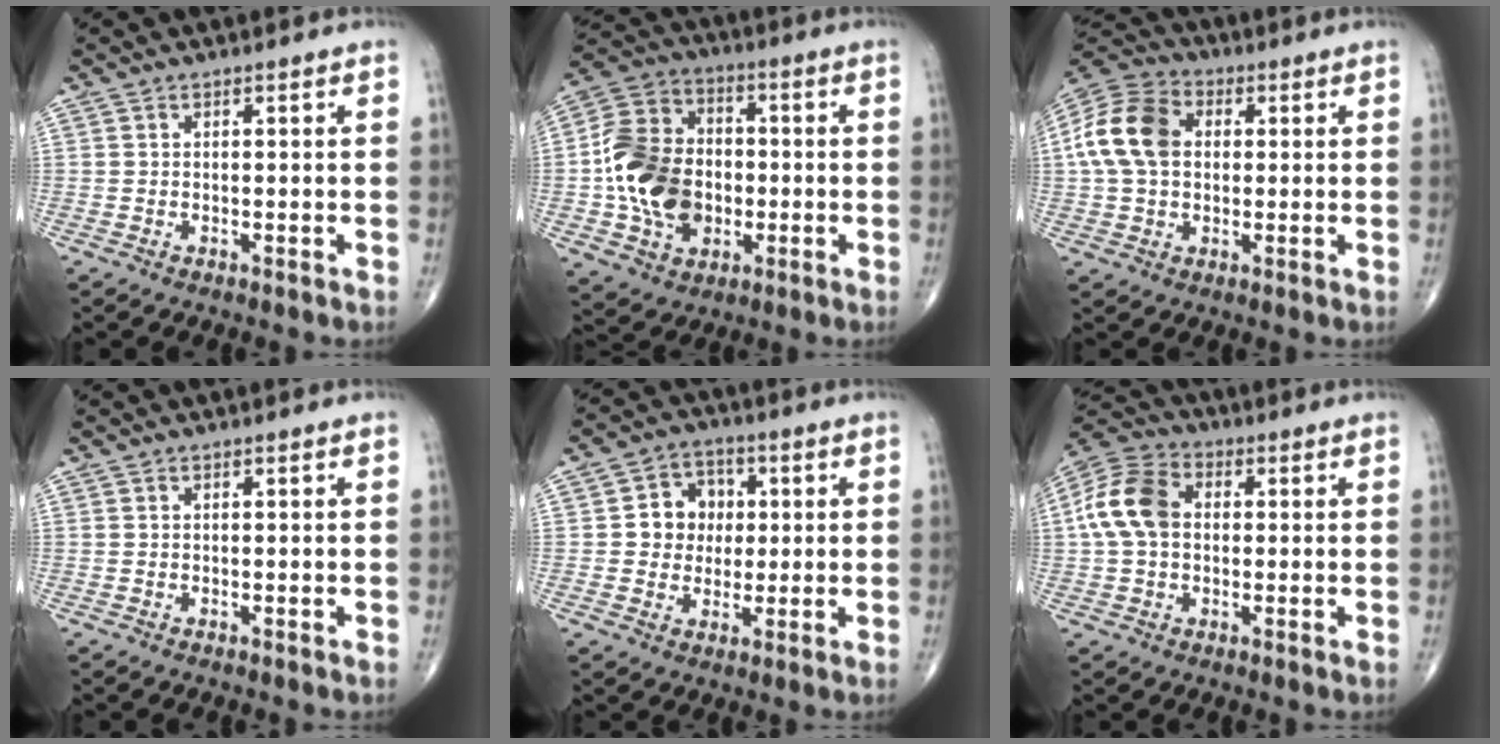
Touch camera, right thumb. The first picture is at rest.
{"total": 16.7, "force": [-1.9, 12.7, 10.7], "torque": [-0.169, 0.024, -0.036]}
{"total": 13.8, "force": [1.6, 10.0, 9.4], "torque": [-0.174, 0.025, 0.021]}
{"total": 0.0}
{"total": 8.2, "force": [0.8, 7.3, 3.7], "torque": [-0.012, 0.007, 0.006]}
{"total": 11.6, "force": [0.9, 8.3, 8.0], "torque": [-0.155, 0.028, 0.006]}